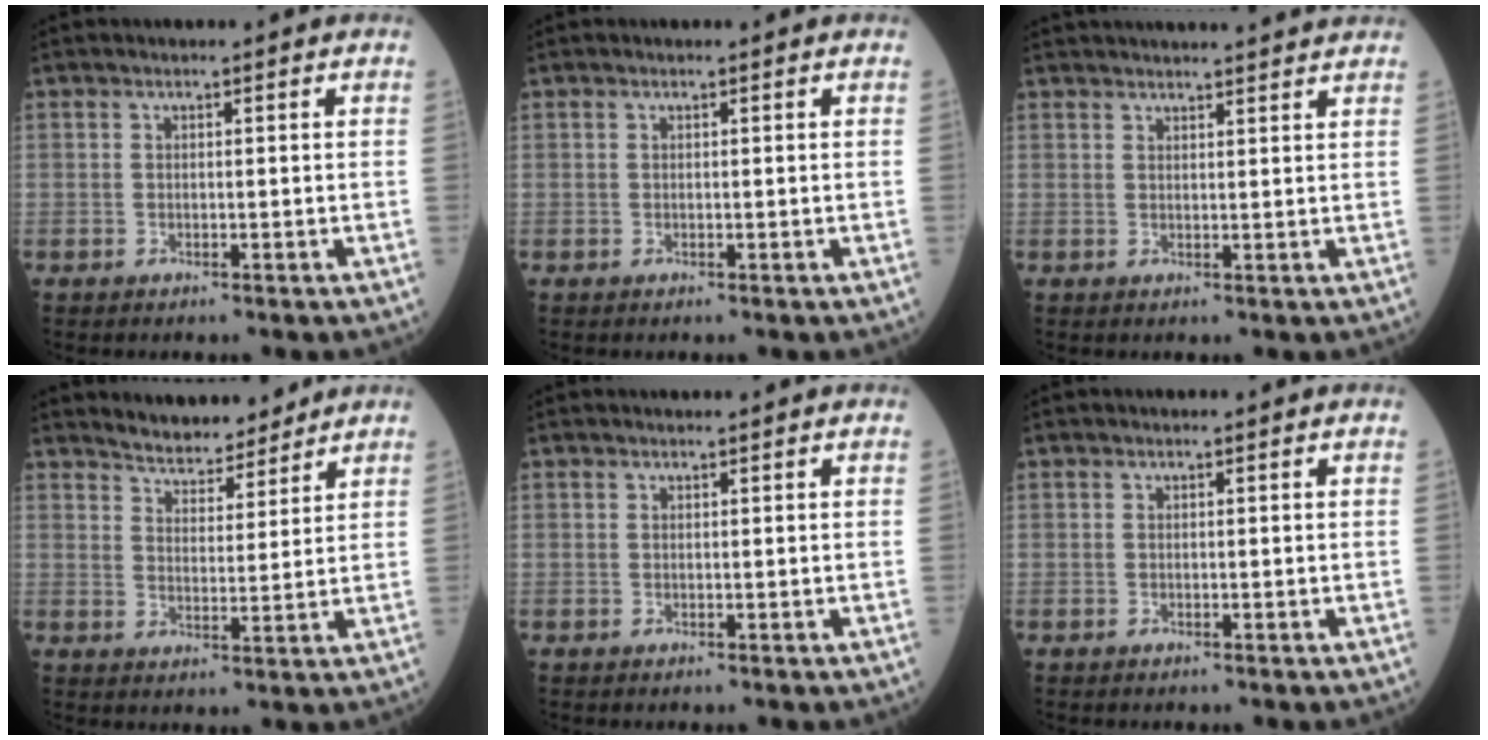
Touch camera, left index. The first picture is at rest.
{"total": 0.0}
{"total": 12.7, "force": [12.0, 0.8, 3.9], "torque": [-0.054, 0.033, 0.152]}
{"total": 7.5, "force": [7.1, 1.8, 2.0], "torque": [-0.033, 0.007, 0.115]}
{"total": 0.8, "force": [0.8, 0.0, 0.1], "torque": [-0.003, 0.012, 0.014]}
{"total": 0.0}